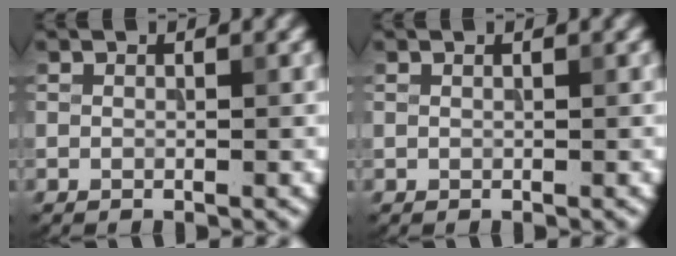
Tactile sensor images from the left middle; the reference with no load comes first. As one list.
[{"total": 0.0}]